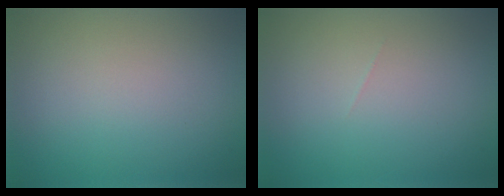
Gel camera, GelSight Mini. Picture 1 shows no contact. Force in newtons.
{"total": 0.0}